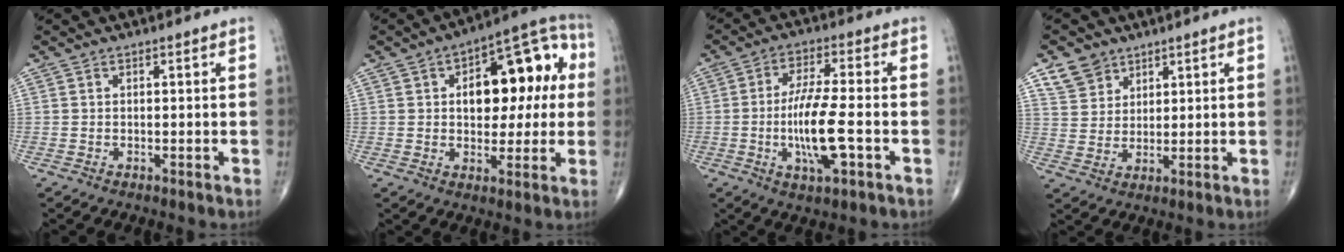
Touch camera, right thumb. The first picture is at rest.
{"total": 17.4, "force": [2.9, 9.5, 14.3], "torque": [-0.150, 0.033, 0.039]}
{"total": 11.6, "force": [-2.5, 2.9, 11.0], "torque": [-0.212, 0.006, -0.044]}
{"total": 6.0, "force": [3.9, 4.3, 1.4], "torque": [-0.008, -0.021, 0.081]}